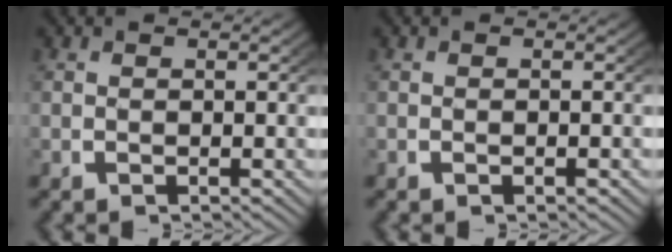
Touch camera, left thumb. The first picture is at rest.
{"total": 0.0}